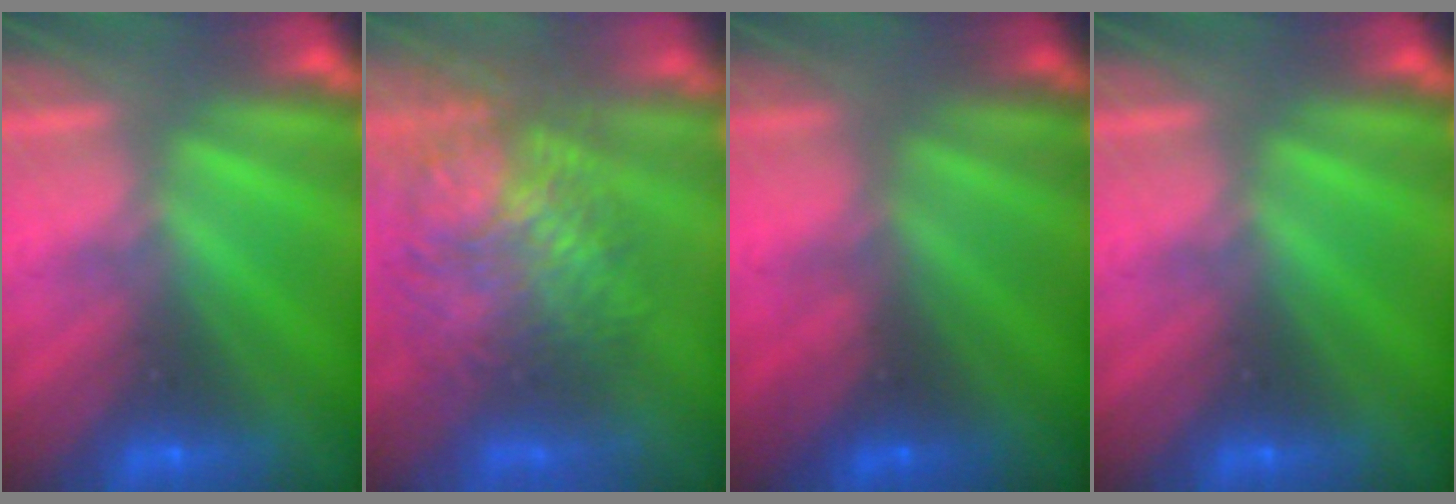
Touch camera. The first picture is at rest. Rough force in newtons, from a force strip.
{"total": 9.7}
{"total": 3.7}
{"total": 0.0}